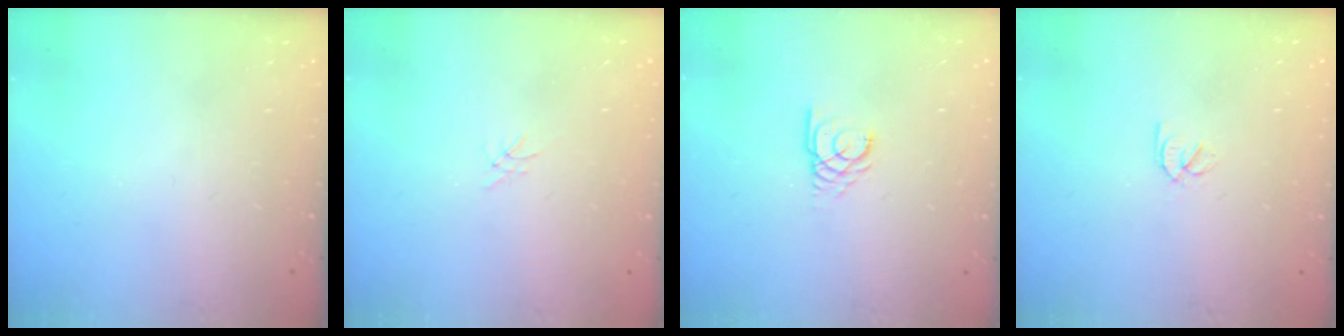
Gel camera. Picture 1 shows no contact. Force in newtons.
{"total": 0.0}
{"total": 3.2, "press": 3.2, "slide": 0.2}
{"total": 2.1, "press": 2.1, "slide": 0.4}